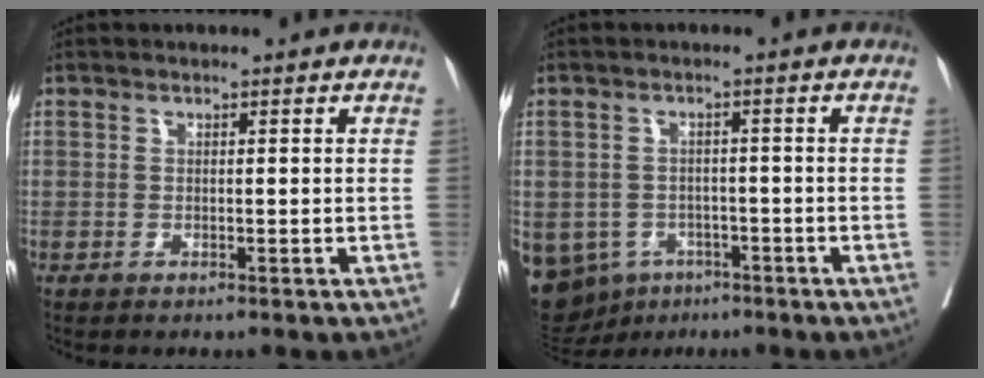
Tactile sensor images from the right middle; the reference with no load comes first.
{"total": 14.7, "force": [-6.7, 12.0, 5.2], "torque": [-0.154, 0.007, -0.082]}